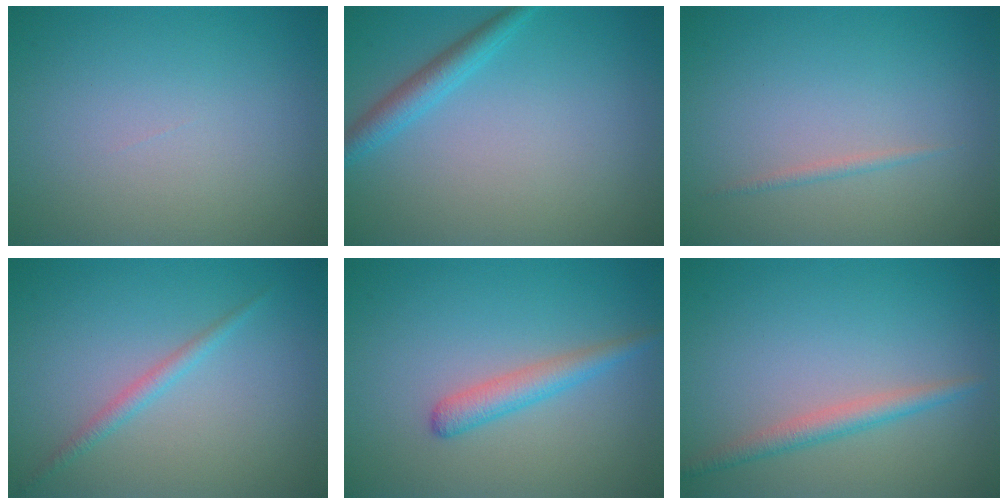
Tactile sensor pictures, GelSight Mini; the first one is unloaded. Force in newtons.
{"total": 2.2, "press": 2.2, "slide": 0.2}
{"total": 0.6, "press": 0.6, "slide": 0.0}
{"total": 1.4, "press": 1.4, "slide": 0.1}
{"total": 2.4, "press": 2.3, "slide": 0.1}
{"total": 2.2, "press": 2.1, "slide": 0.0}